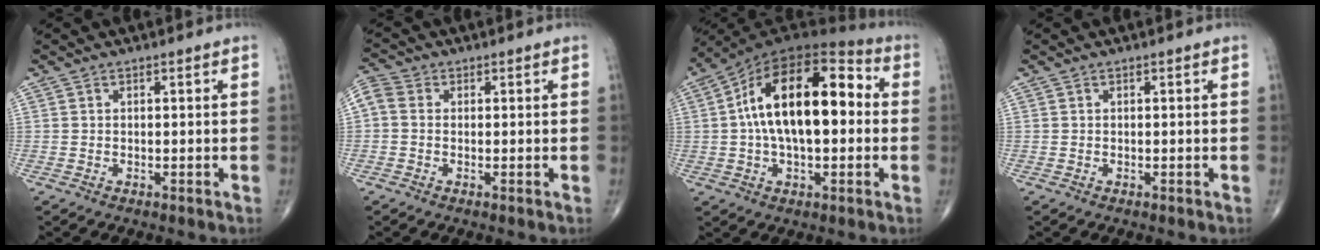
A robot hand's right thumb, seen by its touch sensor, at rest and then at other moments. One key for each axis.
{"total": 3.6, "fx": 0.1, "fy": 2.8, "fz": 2.2, "tx": -0.049, "ty": 0.011, "tz": -0.009}
{"total": 20.4, "fx": 1.5, "fy": 10.3, "fz": 17.5, "tx": -0.282, "ty": 0.040, "tz": 0.012}
{"total": 0.0}